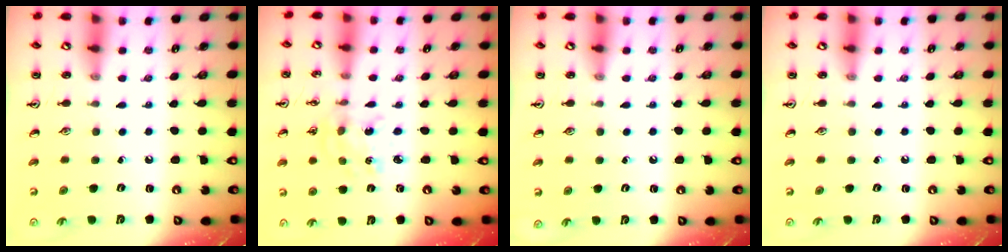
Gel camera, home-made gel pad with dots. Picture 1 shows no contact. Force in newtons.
{"total": 2.8, "press": 2.8, "slide": 0.2}
{"total": 0.0}
{"total": 0.0}